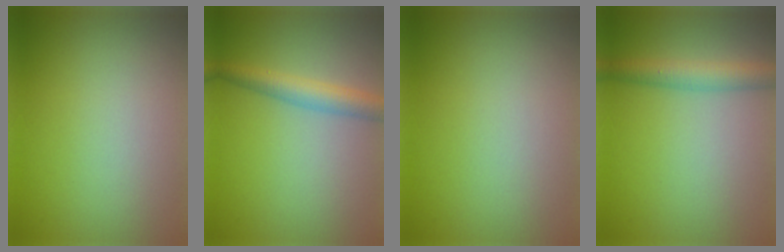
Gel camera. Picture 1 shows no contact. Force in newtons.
{"total": 3.3, "press": 3.3, "slide": 0.0}
{"total": 0.0}
{"total": 3.5, "press": 3.5, "slide": 0.1}